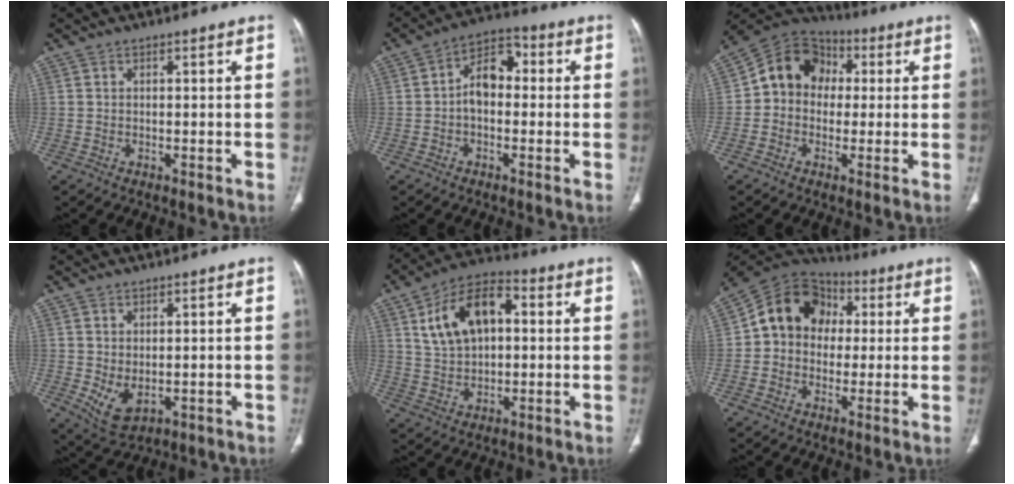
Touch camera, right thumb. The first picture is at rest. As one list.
[{"total": 8.0, "force": [-0.2, 5.3, 6.0], "torque": [-0.078, 0.030, -0.017]}, {"total": 11.9, "force": [1.0, 10.1, 6.2], "torque": [-0.076, 0.032, 0.003]}, {"total": 5.3, "force": [-0.4, 3.1, 4.2], "torque": [-0.076, -0.010, 0.013]}, {"total": 14.1, "force": [3.4, 8.4, 10.8], "torque": [-0.173, 0.019, 0.057]}, {"total": 13.4, "force": [1.7, 11.2, 7.2], "torque": [-0.093, 0.031, 0.017]}]